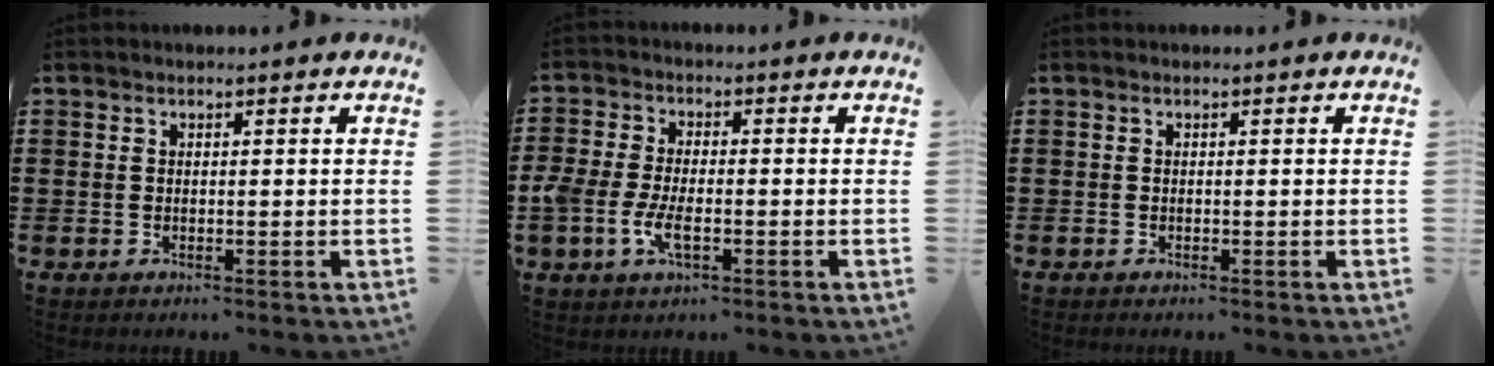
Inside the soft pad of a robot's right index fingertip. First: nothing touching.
{"total": 5.3, "force": [-1.6, 2.5, 4.4], "torque": [-0.111, -0.005, -0.038]}
{"total": 0.0}